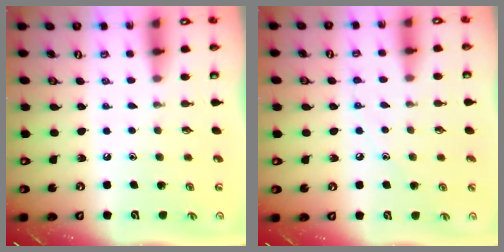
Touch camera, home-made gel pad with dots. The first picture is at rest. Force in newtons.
{"total": 4.8, "press": 4.8, "slide": 0.6}